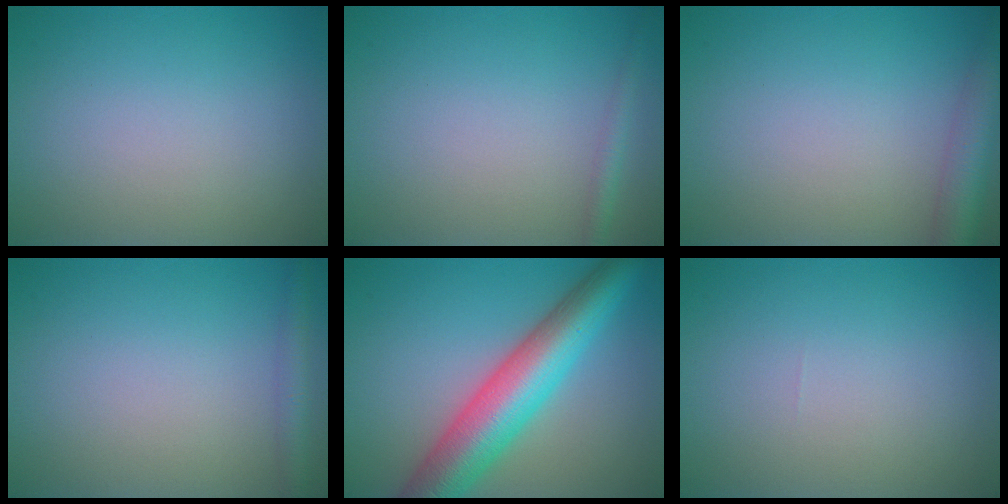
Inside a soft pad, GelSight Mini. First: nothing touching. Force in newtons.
{"total": 1.3, "press": 1.3, "slide": 0.0}
{"total": 4.4, "press": 4.4, "slide": 0.2}
{"total": 2.1, "press": 2.1, "slide": 0.1}
{"total": 9.0, "press": 9.0, "slide": 0.2}
{"total": 0.0}